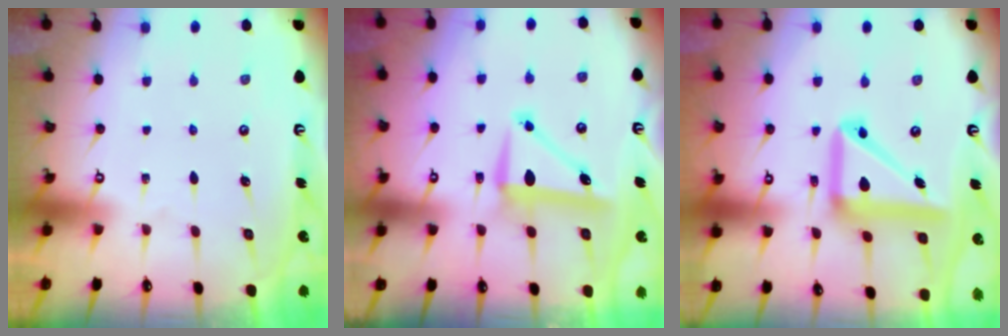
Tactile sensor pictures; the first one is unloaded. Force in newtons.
{"total": 9.4, "press": 9.3, "slide": 1.1}
{"total": 15.4, "press": 15.3, "slide": 2.1}